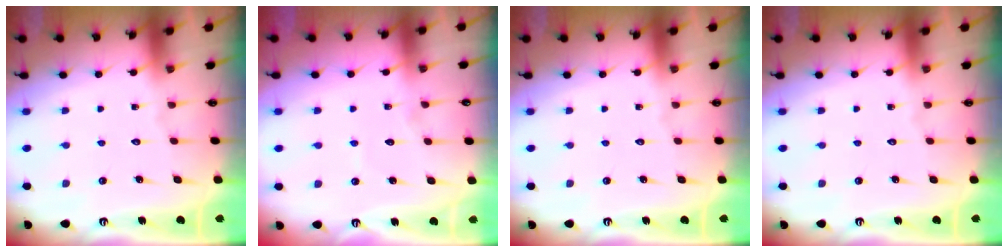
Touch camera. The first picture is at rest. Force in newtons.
{"total": 4.2, "press": 4.2, "slide": 0.2}
{"total": 0.0}
{"total": 0.0}